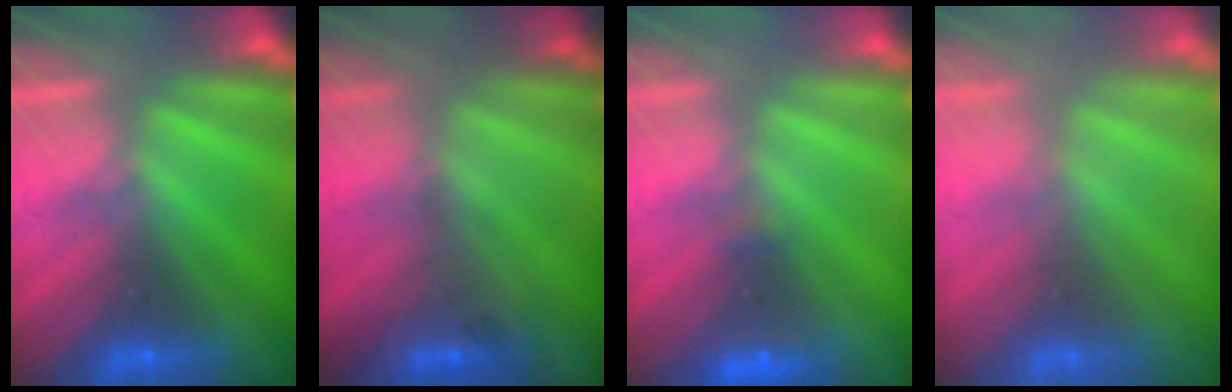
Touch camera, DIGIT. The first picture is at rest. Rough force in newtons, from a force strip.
{"total": 2.2}
{"total": 1.7}
{"total": 2.9}